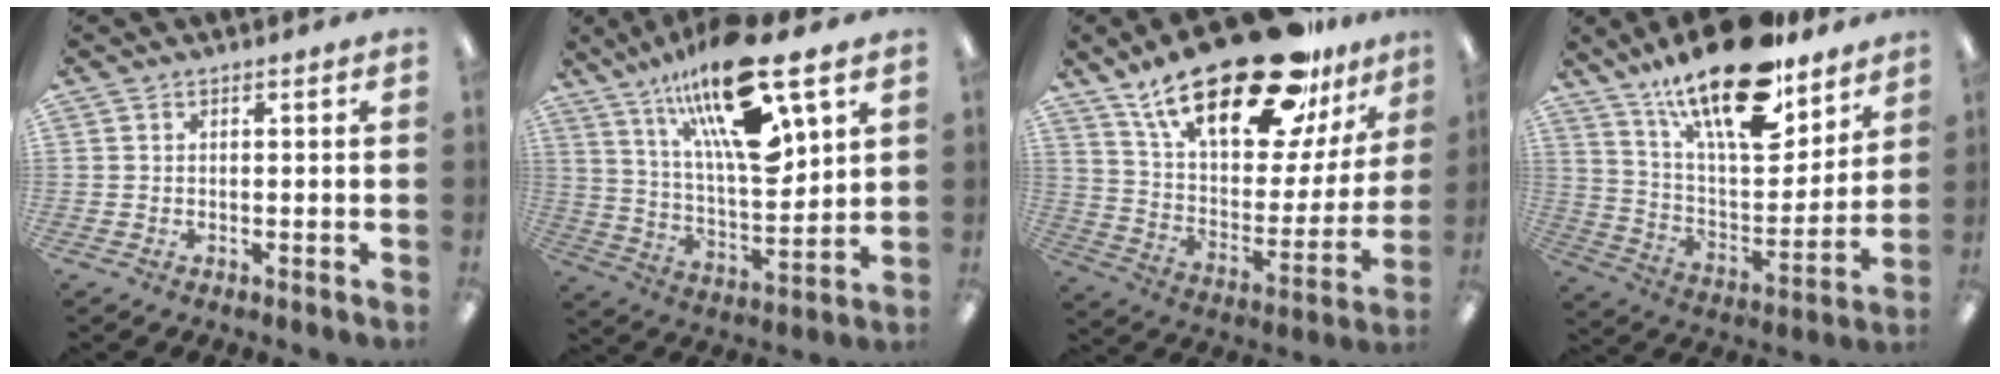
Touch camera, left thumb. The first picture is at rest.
{"total": 23.3, "force": [13.8, 7.4, 17.2], "torque": [-0.295, -0.070, 0.225]}
{"total": 29.5, "force": [20.4, 10.5, 18.5], "torque": [-0.302, -0.124, 0.341]}
{"total": 23.1, "force": [16.7, 8.1, 13.7], "torque": [-0.223, -0.106, 0.285]}